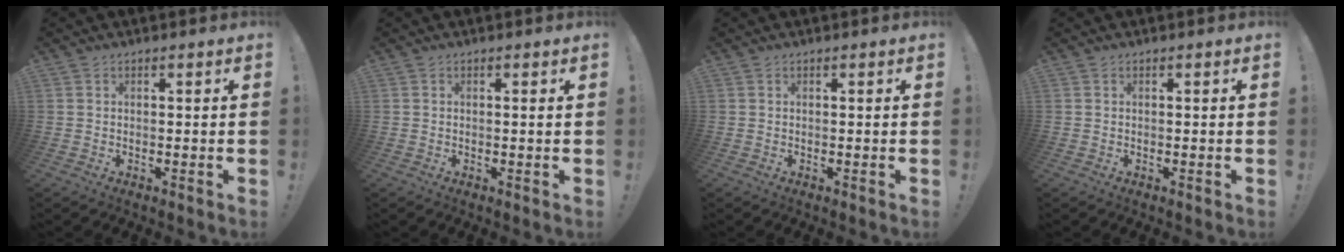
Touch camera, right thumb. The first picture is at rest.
{"total": 0.8, "force": [0.2, -0.2, 0.8], "torque": [-0.008, -0.003, 0.002]}
{"total": 0.0}
{"total": 0.0}